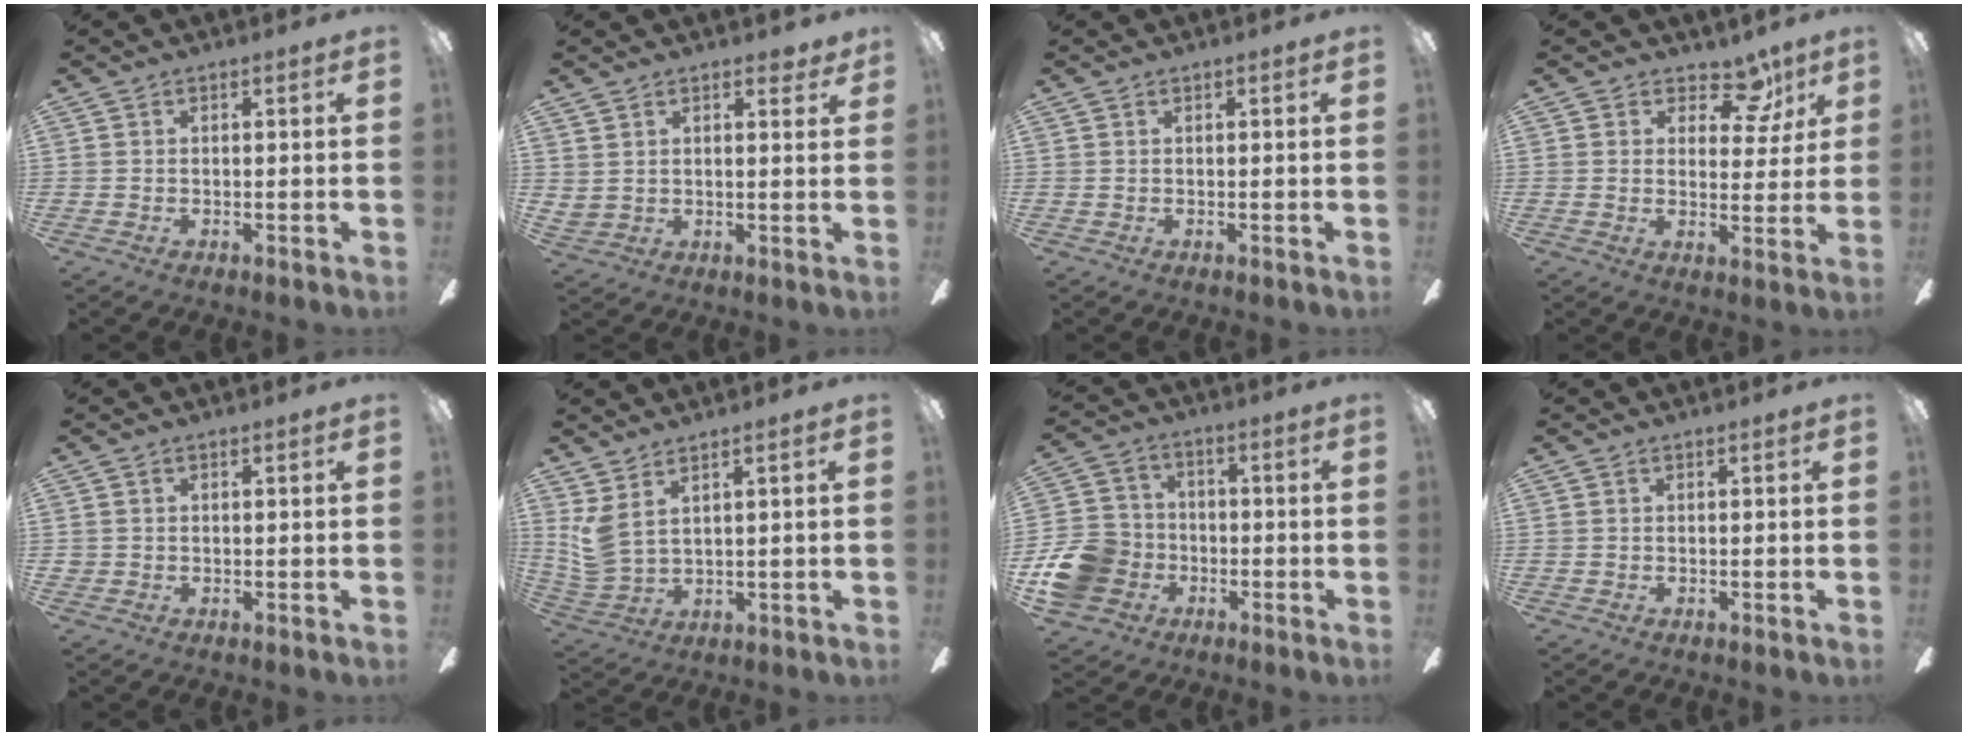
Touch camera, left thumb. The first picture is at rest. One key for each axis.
{"total": 4.1, "fx": 3.1, "fy": 2.5, "fz": 0.9, "tx": -0.019, "ty": -0.005, "tz": 0.058}
{"total": 0.0}
{"total": 9.0, "fx": 5.6, "fy": 5.6, "fz": 4.3, "tx": -0.045, "ty": -0.028, "tz": 0.098}
{"total": 0.8, "fx": -0.1, "fy": 0.8, "fz": -0.1, "tx": 0.003, "ty": 0.005, "tz": -0.004}
{"total": 5.8, "fx": 3.4, "fy": 2.2, "fz": 4.2, "tx": -0.091, "ty": -0.014, "tz": 0.065}
{"total": 12.9, "fx": -4.6, "fy": 11.1, "fz": 4.8, "tx": -0.100, "ty": 0.044, "tz": -0.078}
{"total": 0.0}